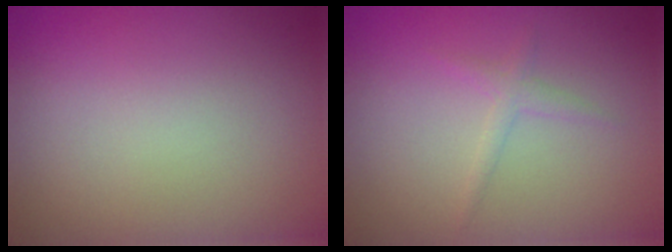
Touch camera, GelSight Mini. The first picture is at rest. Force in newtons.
{"total": 1.2, "press": 1.2, "slide": 0.0}